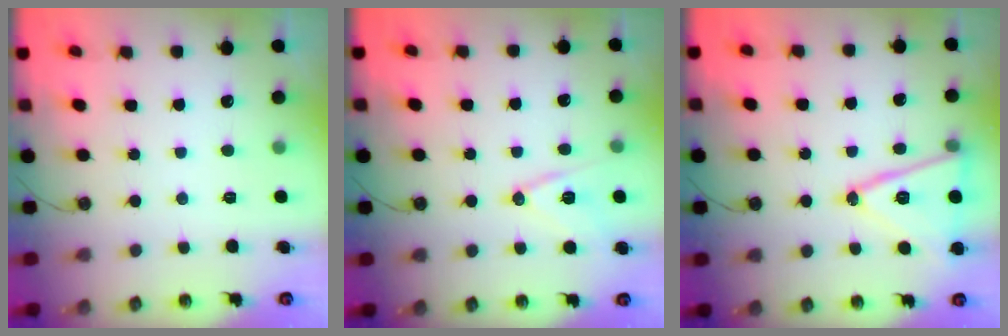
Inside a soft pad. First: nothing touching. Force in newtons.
{"total": 11.9, "press": 11.4, "slide": 3.3}
{"total": 15.4, "press": 15.0, "slide": 3.4}